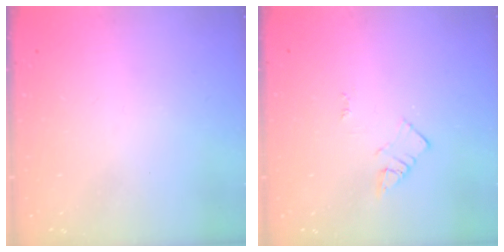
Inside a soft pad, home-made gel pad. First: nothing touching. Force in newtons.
{"total": 2.1, "press": 2.1, "slide": 0.3}